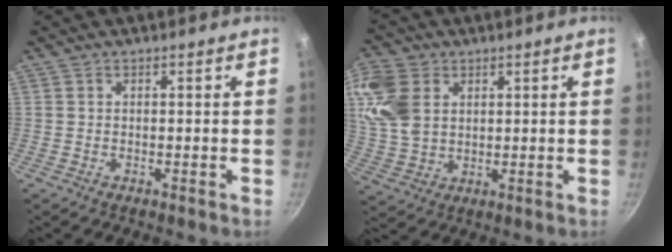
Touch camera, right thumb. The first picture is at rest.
{"total": 11.4, "force": [3.6, 8.1, 7.0], "torque": [-0.133, -0.011, 0.076]}